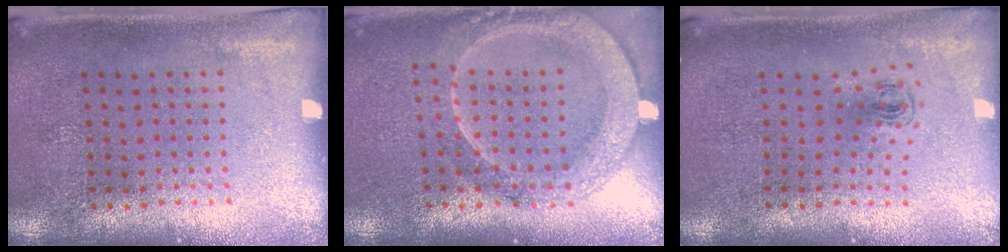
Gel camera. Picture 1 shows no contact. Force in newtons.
{"total": 2.0, "press": 1.8, "slide": 0.7}
{"total": 0.6, "press": 0.3, "slide": 0.5}